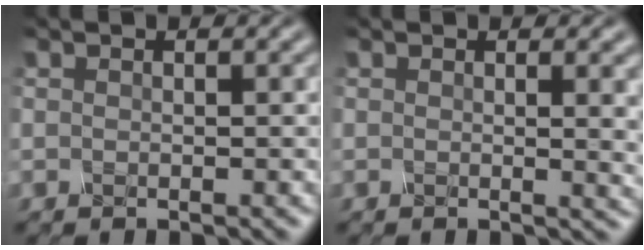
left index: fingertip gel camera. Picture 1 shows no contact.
{"total": 3.7, "force": [0.5, 1.4, 3.5], "torque": [-0.025, 0.001, 0.006]}